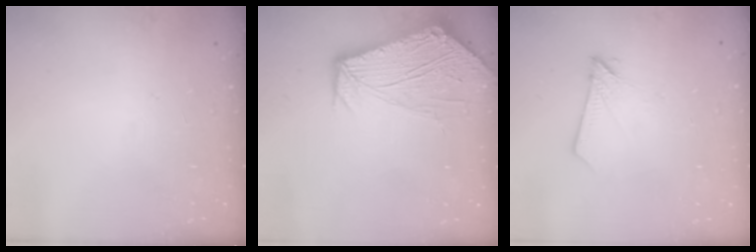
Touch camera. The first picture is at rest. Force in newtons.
{"total": 11.2, "press": 11.1, "slide": 2.0}
{"total": 3.9, "press": 3.9, "slide": 0.4}